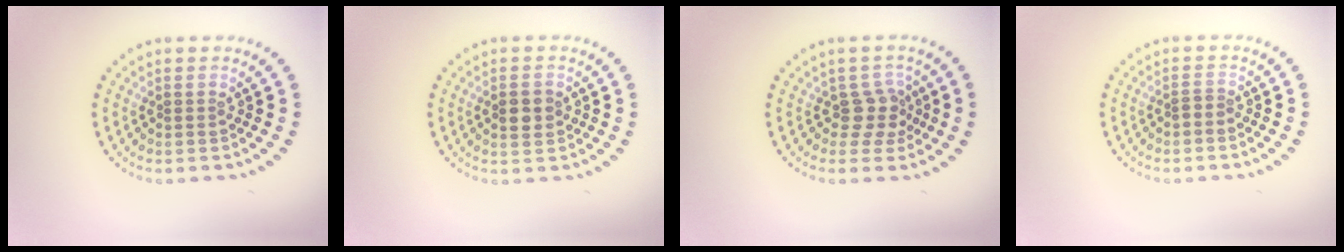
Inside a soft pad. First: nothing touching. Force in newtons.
{"total": 2.7, "press": 2.7, "slide": 0.0}
{"total": 2.4, "press": 1.9, "slide": 1.5}
{"total": 0.6, "press": 0.4, "slide": 0.5}